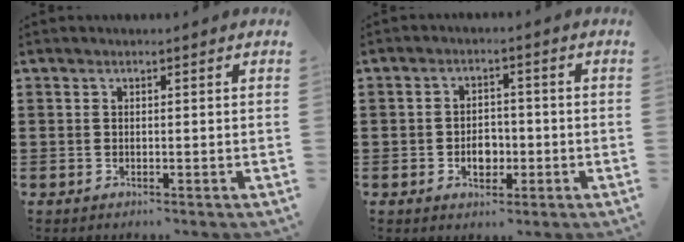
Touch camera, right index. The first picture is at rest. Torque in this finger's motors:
{"motor_torque": [0.70, 1.44, 0.07, 0.03]}